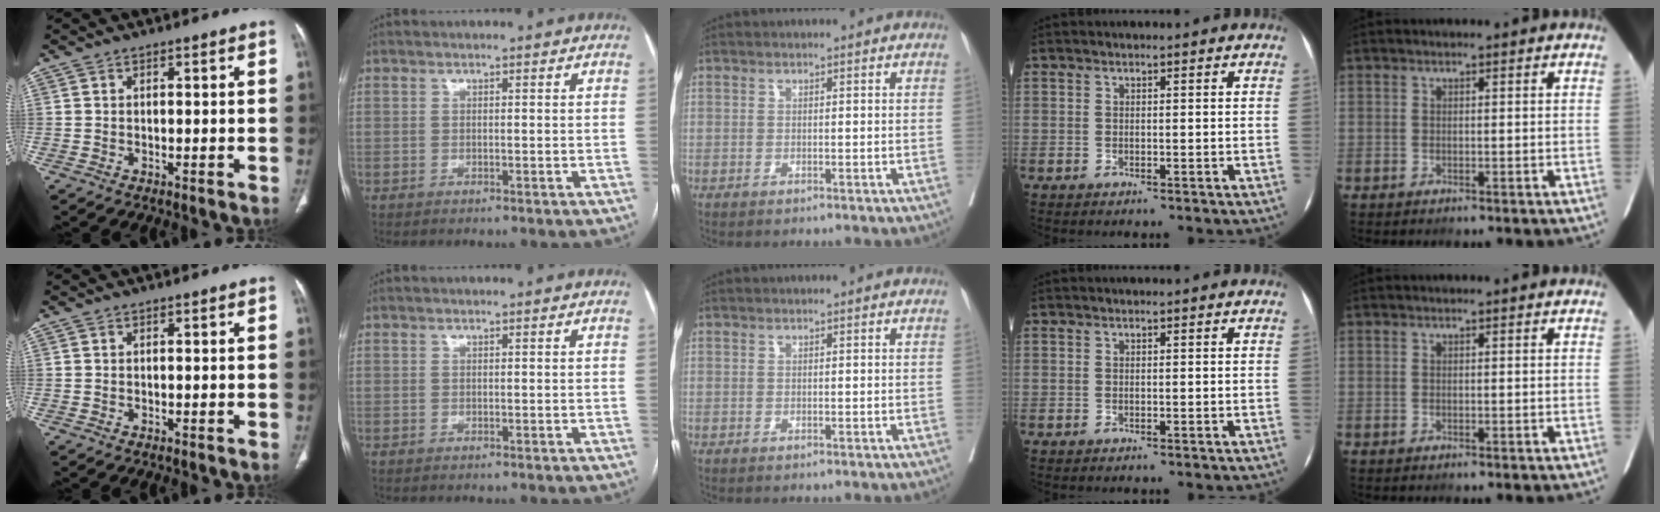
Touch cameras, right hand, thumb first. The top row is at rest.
{}